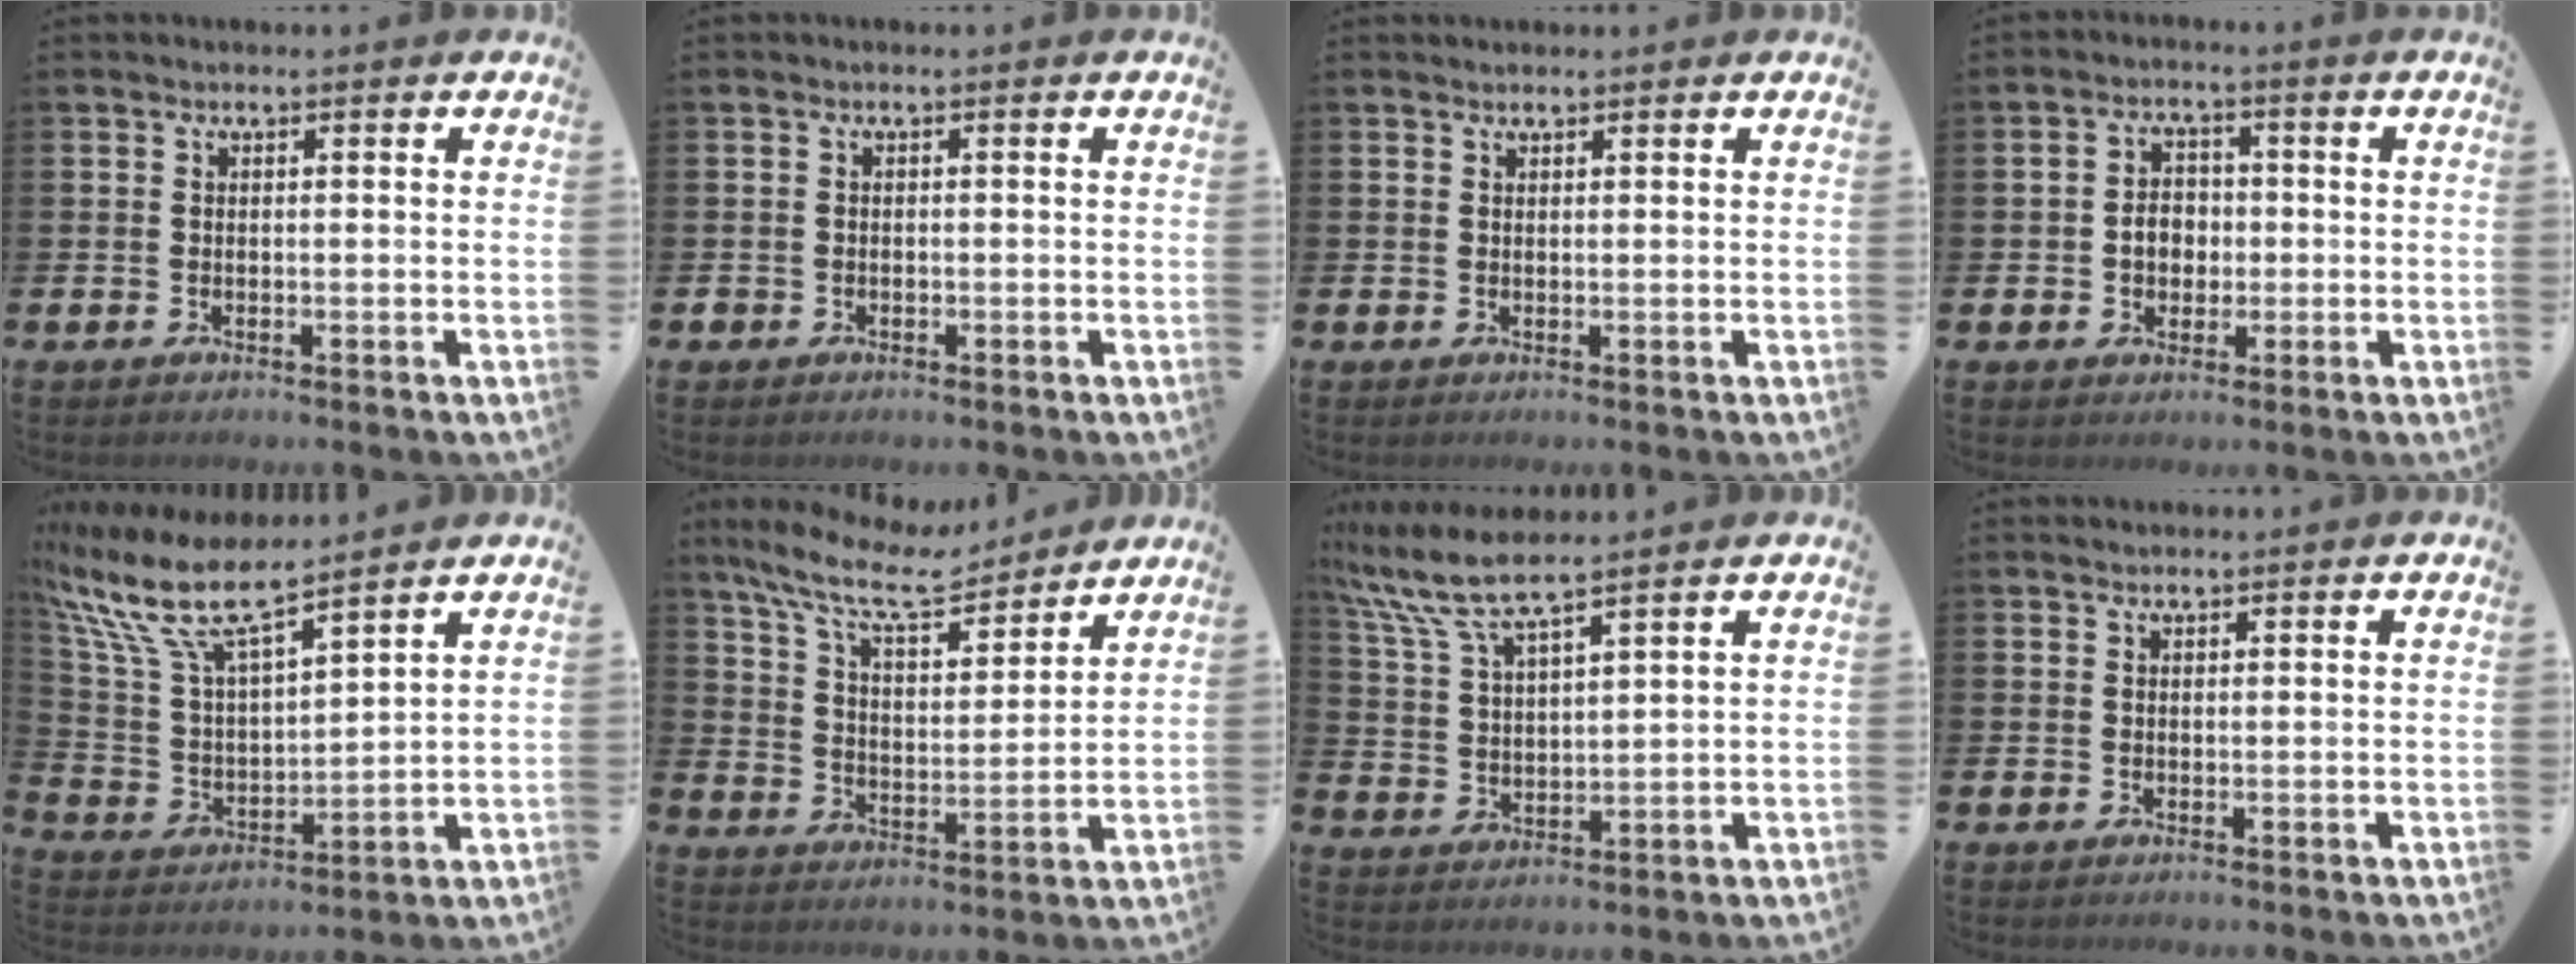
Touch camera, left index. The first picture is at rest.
{"total": 0.9, "force": [-0.5, 0.7, 0.0], "torque": [-0.002, 0.004, -0.014]}
{"total": 0.8, "force": [0.8, 0.2, 0.0], "torque": [0.014, -0.005, 0.011]}
{"total": 3.5, "force": [-0.4, 2.8, 2.1], "torque": [-0.023, 0.000, -0.015]}
{"total": 11.0, "force": [9.2, 2.3, 5.6], "torque": [-0.145, -0.049, 0.161]}
{"total": 10.5, "force": [9.3, 2.5, 4.3], "torque": [-0.114, -0.054, 0.162]}
{"total": 7.7, "force": [6.8, 0.9, 3.4], "torque": [-0.091, -0.027, 0.122]}
{"total": 0.5, "force": [0.5, 0.1, 0.1], "torque": [0.005, -0.002, 0.008]}